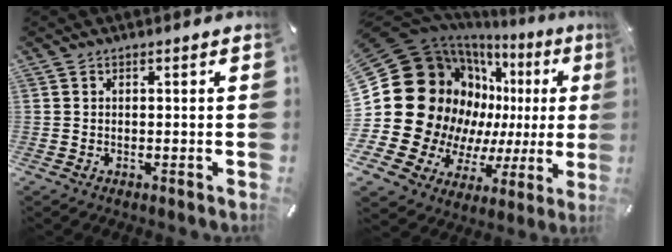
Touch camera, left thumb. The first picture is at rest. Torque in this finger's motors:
{"motor_torque": [1.19, 2.34, 2.77, 0.00, 0.34]}